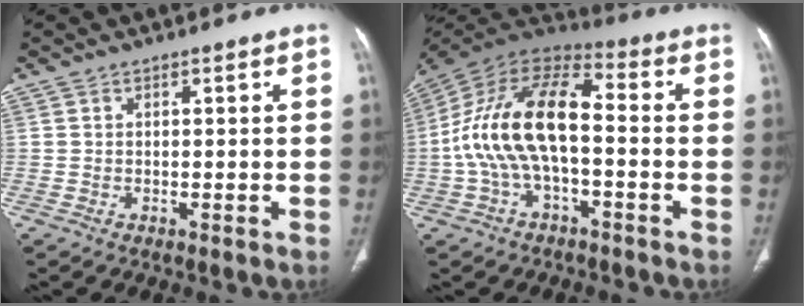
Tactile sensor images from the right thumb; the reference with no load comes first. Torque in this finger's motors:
{"motor_torque": [0.43, 0.43, 1.78, -0.99, 0.25]}